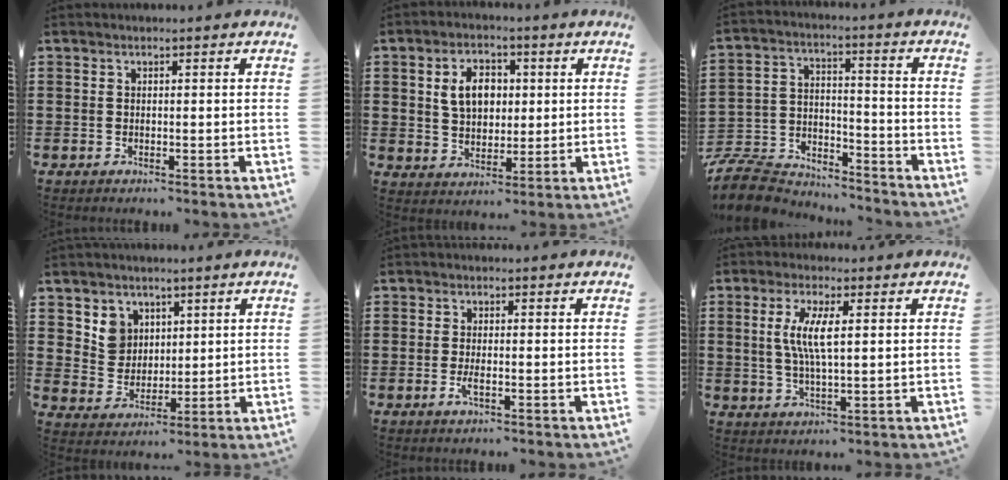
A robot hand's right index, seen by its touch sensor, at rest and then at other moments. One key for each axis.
{"total": 6.3, "fx": 1.4, "fy": 4.5, "fz": 4.2, "tx": -0.096, "ty": 0.011, "tz": 0.017}
{"total": 9.3, "fx": -8.8, "fy": 2.5, "fz": 1.8, "tx": -0.053, "ty": 0.016, "tz": -0.177}
{"total": 5.5, "fx": 3.0, "fy": 4.6, "fz": 0.6, "tx": -0.039, "ty": 0.008, "tz": 0.058}
{"total": 1.9, "fx": -0.7, "fy": 0.4, "fz": 1.8, "tx": -0.039, "ty": -0.005, "tz": -0.014}
{"total": 6.0, "fx": 1.2, "fy": 1.3, "fz": 5.8, "tx": -0.121, "ty": -0.001, "tz": 0.016}